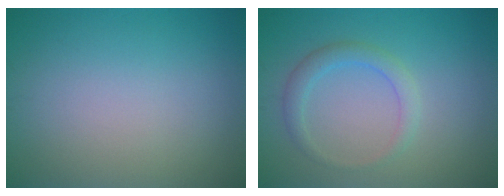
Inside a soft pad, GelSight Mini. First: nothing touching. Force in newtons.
{"total": 2.2, "press": 2.2, "slide": 0.1}